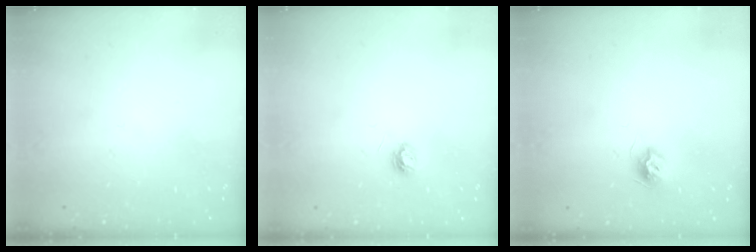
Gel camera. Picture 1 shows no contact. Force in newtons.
{"total": 3.9, "press": 3.9, "slide": 0.5}
{"total": 7.4, "press": 7.4, "slide": 0.0}